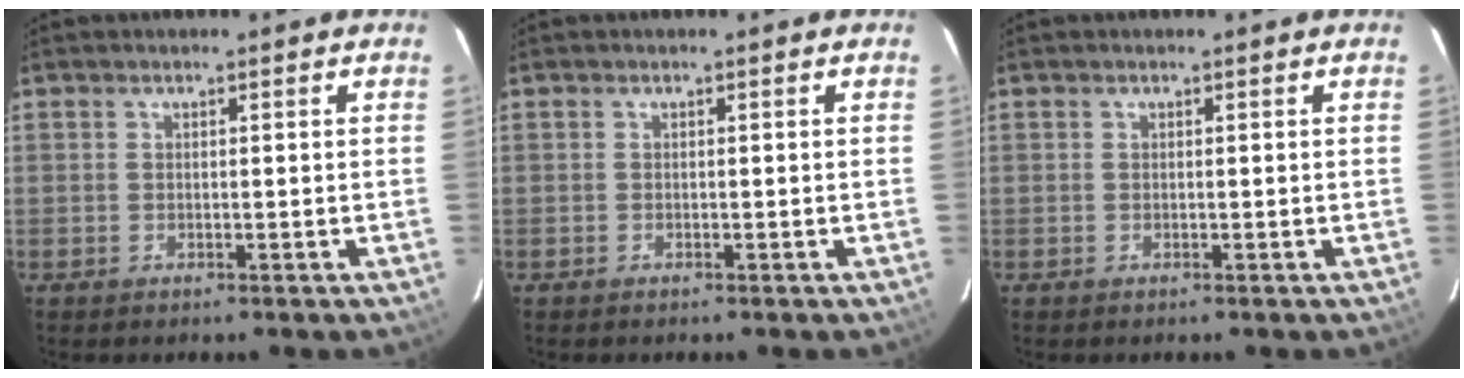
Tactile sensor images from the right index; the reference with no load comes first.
{"total": 0.0}
{"total": 0.0}